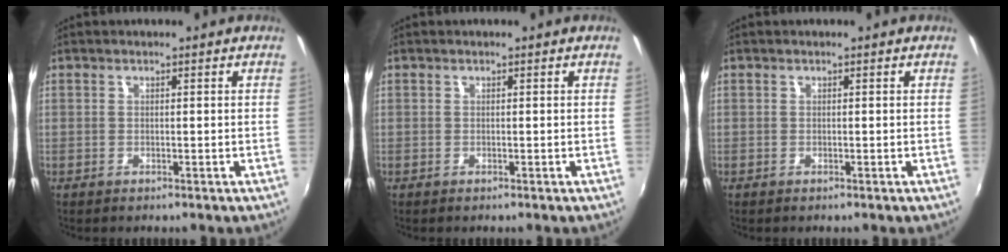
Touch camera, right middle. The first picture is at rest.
{"total": 0.0}
{"total": 0.0}